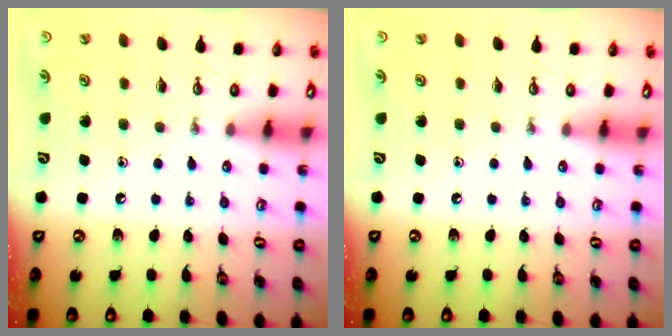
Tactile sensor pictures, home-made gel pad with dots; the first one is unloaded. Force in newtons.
{"total": 0.0}